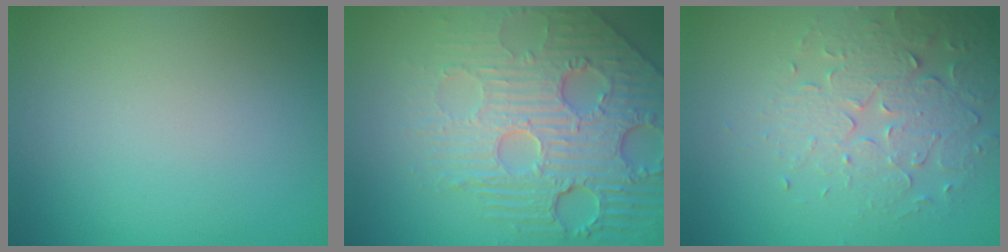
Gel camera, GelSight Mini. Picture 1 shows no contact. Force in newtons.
{"total": 8.5, "press": 6.0, "slide": 6.1}
{"total": 4.0, "press": 3.5, "slide": 1.8}